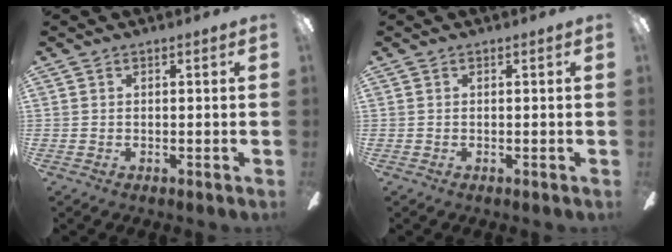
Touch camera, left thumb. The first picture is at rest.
{"total": 0.0}